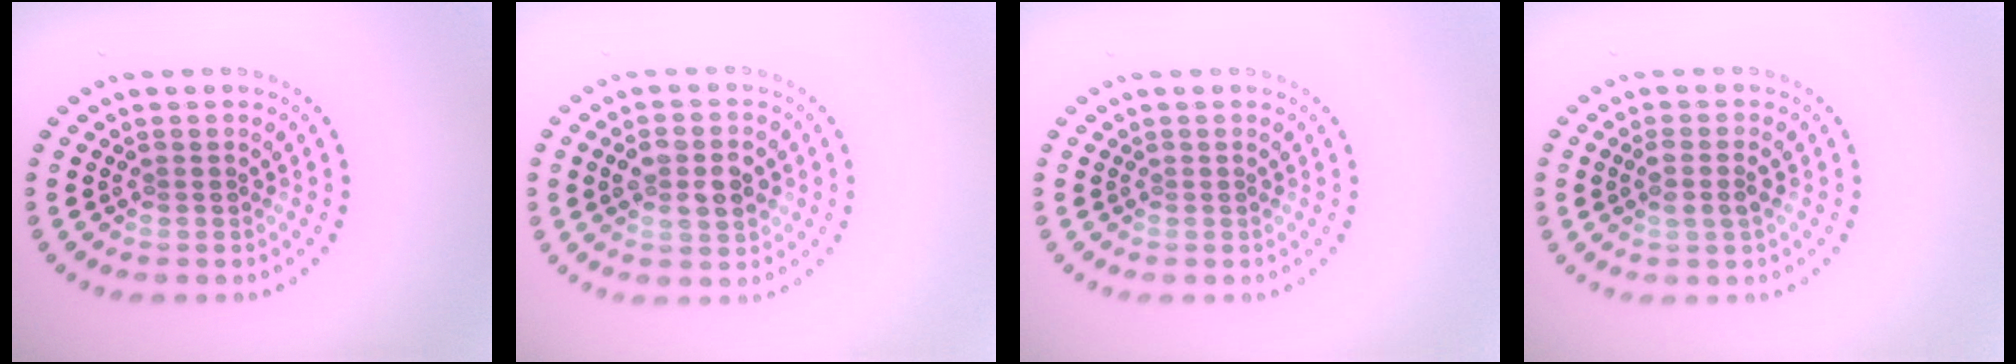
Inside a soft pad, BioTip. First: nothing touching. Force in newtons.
{"total": 3.7, "press": 3.7, "slide": 0.1}
{"total": 0.0}
{"total": 1.9, "press": 1.7, "slide": 0.8}